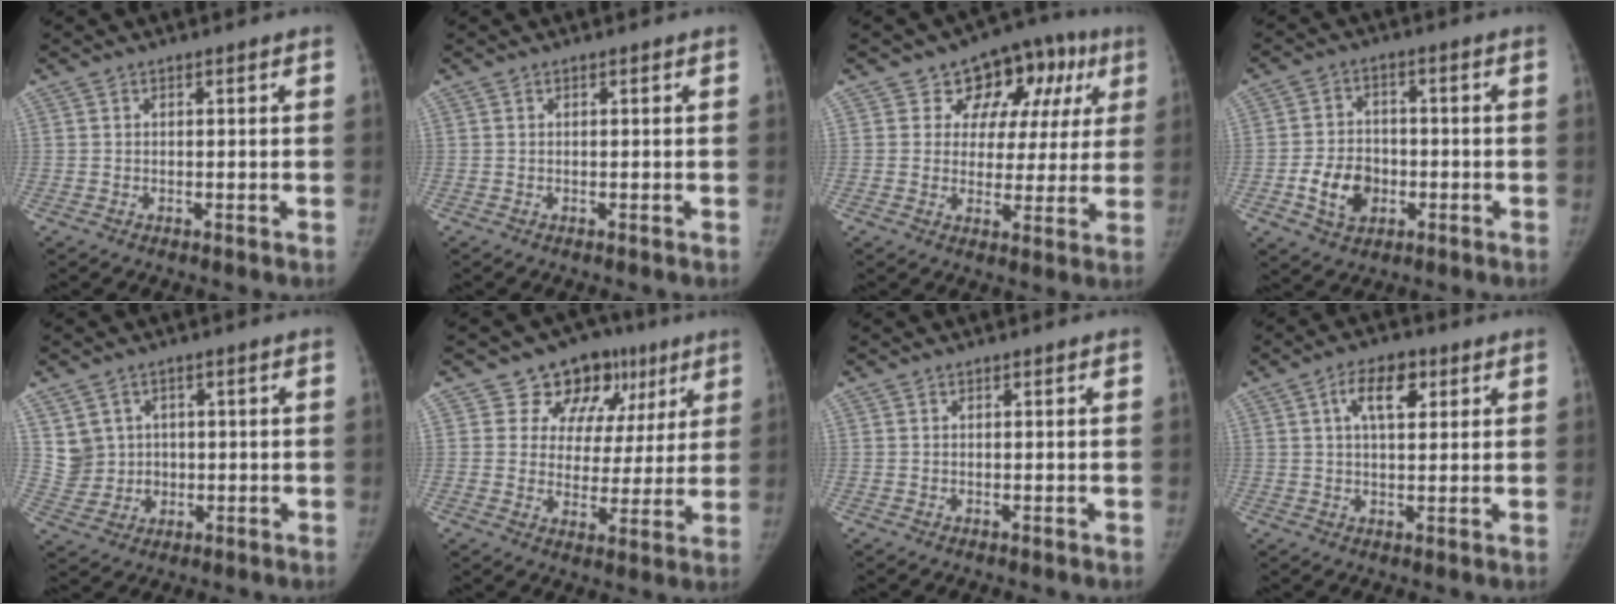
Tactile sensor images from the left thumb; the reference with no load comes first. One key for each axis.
{"total": 0.0}
{"total": 13.2, "fx": 5.8, "fy": 9.7, "fz": 6.8, "tx": -0.021, "ty": 0.001, "tz": 0.075}
{"total": 8.7, "fx": -2.6, "fy": 6.5, "fz": 5.2, "tx": -0.072, "ty": 0.017, "tz": -0.043}
{"total": 6.3, "fx": 1.3, "fy": 6.0, "fz": 1.3, "tx": 0.004, "ty": -0.001, "tz": 0.030}
{"total": 13.1, "fx": 7.1, "fy": 10.0, "fz": 4.6, "tx": -0.002, "ty": -0.010, "tz": 0.098}
{"total": 0.0}
{"total": 7.1, "fx": 2.8, "fy": 3.4, "fz": 5.6, "tx": -0.083, "ty": 0.000, "tz": 0.042}